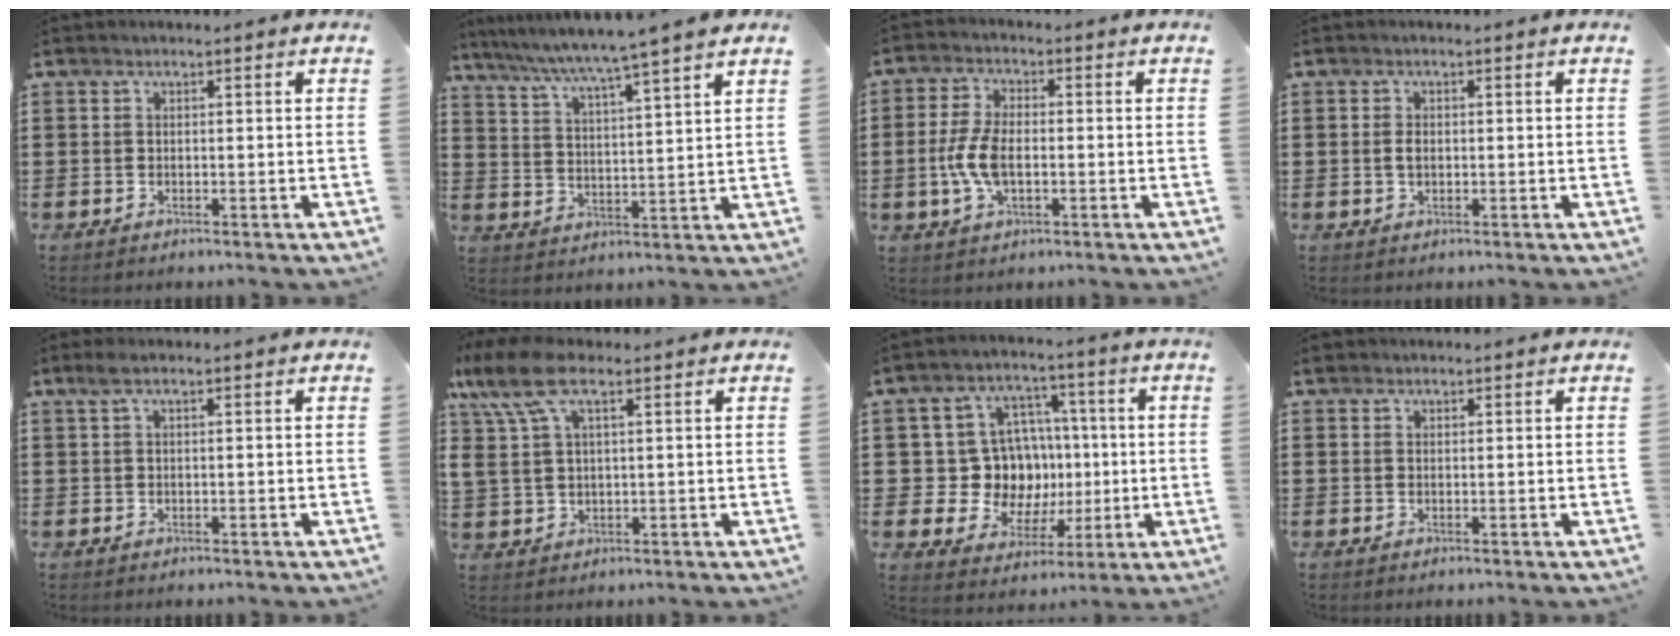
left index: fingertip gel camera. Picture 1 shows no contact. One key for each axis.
{"total": 5.4, "fx": 4.7, "fy": -1.2, "fz": 2.5, "tx": -0.070, "ty": -0.038, "tz": 0.073}
{"total": 6.5, "fx": -1.0, "fy": 3.1, "fz": 5.7, "tx": -0.135, "ty": -0.004, "tz": -0.026}
{"total": 1.5, "fx": 0.0, "fy": 0.8, "fz": 1.2, "tx": -0.027, "ty": 0.003, "tz": -0.001}
{"total": 1.0, "fx": 0.2, "fy": 0.1, "fz": 1.0, "tx": -0.019, "ty": 0.000, "tz": 0.003}
{"total": 9.6, "fx": 4.8, "fy": 4.2, "fz": 7.2, "tx": -0.176, "ty": -0.004, "tz": 0.082}
{"total": 10.8, "fx": 0.9, "fy": 10.1, "fz": 3.9, "tx": -0.099, "ty": 0.009, "tz": 0.031}
{"total": 0.8, "fx": 0.6, "fy": 0.5, "fz": 0.2, "tx": -0.007, "ty": 0.004, "tz": 0.012}